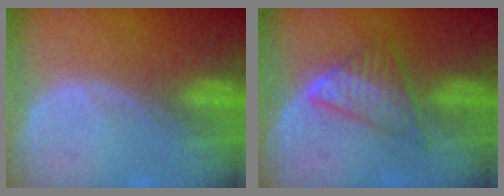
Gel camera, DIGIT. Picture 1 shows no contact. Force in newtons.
{"total": 5.8, "press": 5.5, "slide": 2.1}